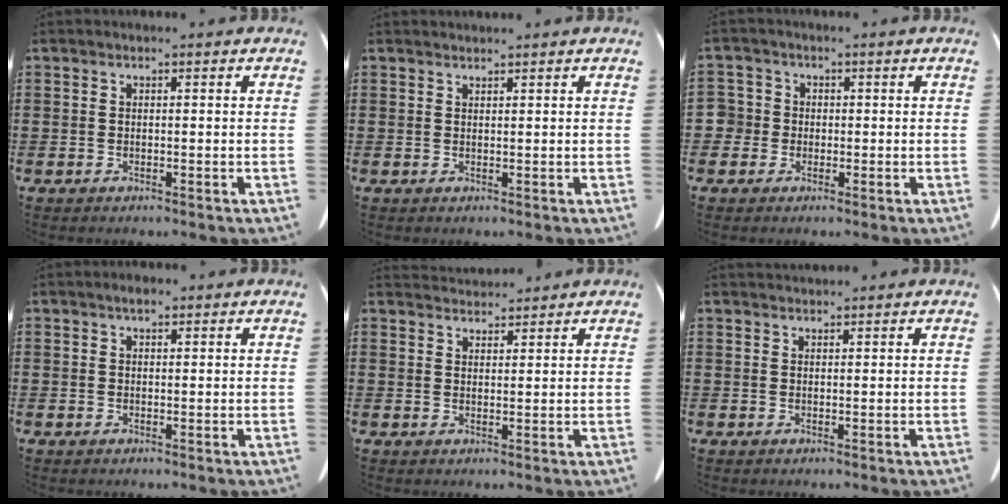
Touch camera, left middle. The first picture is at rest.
{"total": 0.9, "force": [0.9, 0.0, 0.1], "torque": [-0.003, -0.001, 0.018]}
{"total": 2.6, "force": [-0.3, 2.6, 0.5], "torque": [-0.029, 0.006, -0.011]}
{"total": 1.4, "force": [1.1, 0.5, 0.8], "torque": [-0.011, 0.001, 0.017]}
{"total": 2.8, "force": [2.8, 0.4, -0.1], "torque": [-0.006, -0.007, 0.053]}
{"total": 1.0, "force": [1.0, 0.1, 0.1], "torque": [-0.003, -0.001, 0.020]}